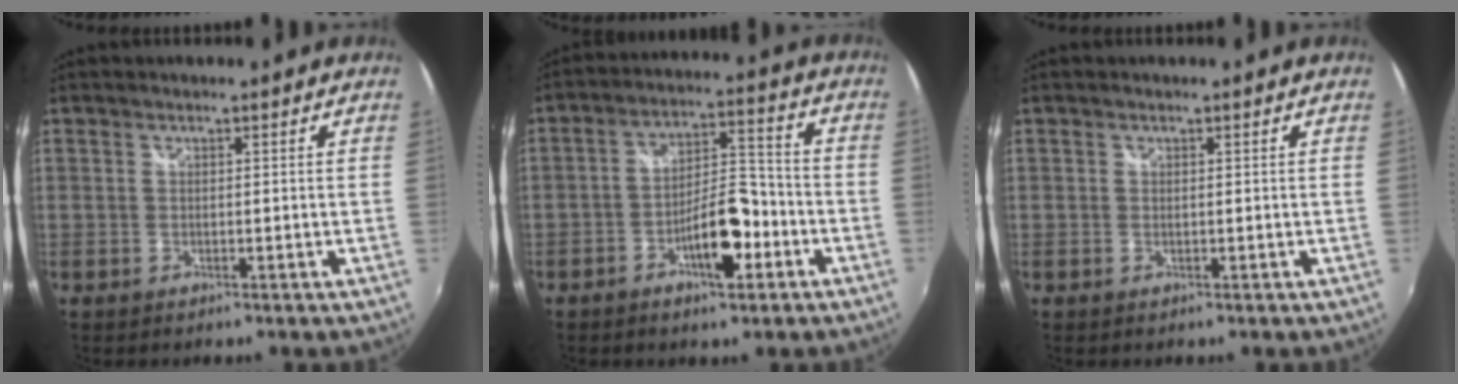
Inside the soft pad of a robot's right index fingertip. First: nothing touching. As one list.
[{"total": 9.8, "force": [-4.7, 3.5, 7.9], "torque": [-0.135, 0.012, -0.068]}, {"total": 0.0}]